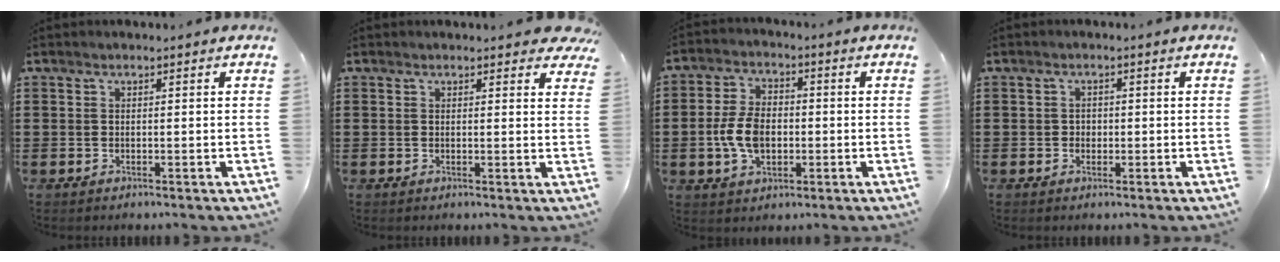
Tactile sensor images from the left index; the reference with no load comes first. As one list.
[{"total": 1.7, "force": [1.5, 0.5, 0.5], "torque": [-0.007, 0.002, 0.029]}, {"total": 7.1, "force": [-1.1, 4.5, 5.5], "torque": [-0.133, 0.002, -0.027]}, {"total": 1.1, "force": [0.0, 1.0, 0.4], "torque": [-0.012, 0.006, -0.002]}]